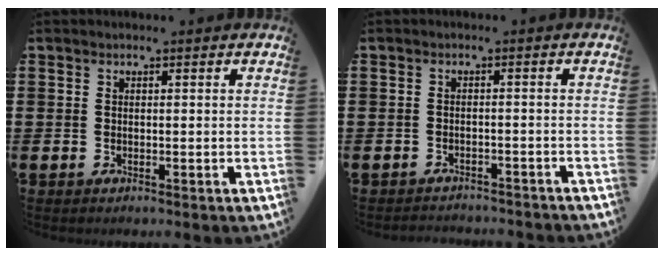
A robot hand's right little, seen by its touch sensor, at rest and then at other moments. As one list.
[{"total": 1.4, "force": [-1.4, 0.0, -0.1], "torque": [-0.002, 0.004, -0.030]}]